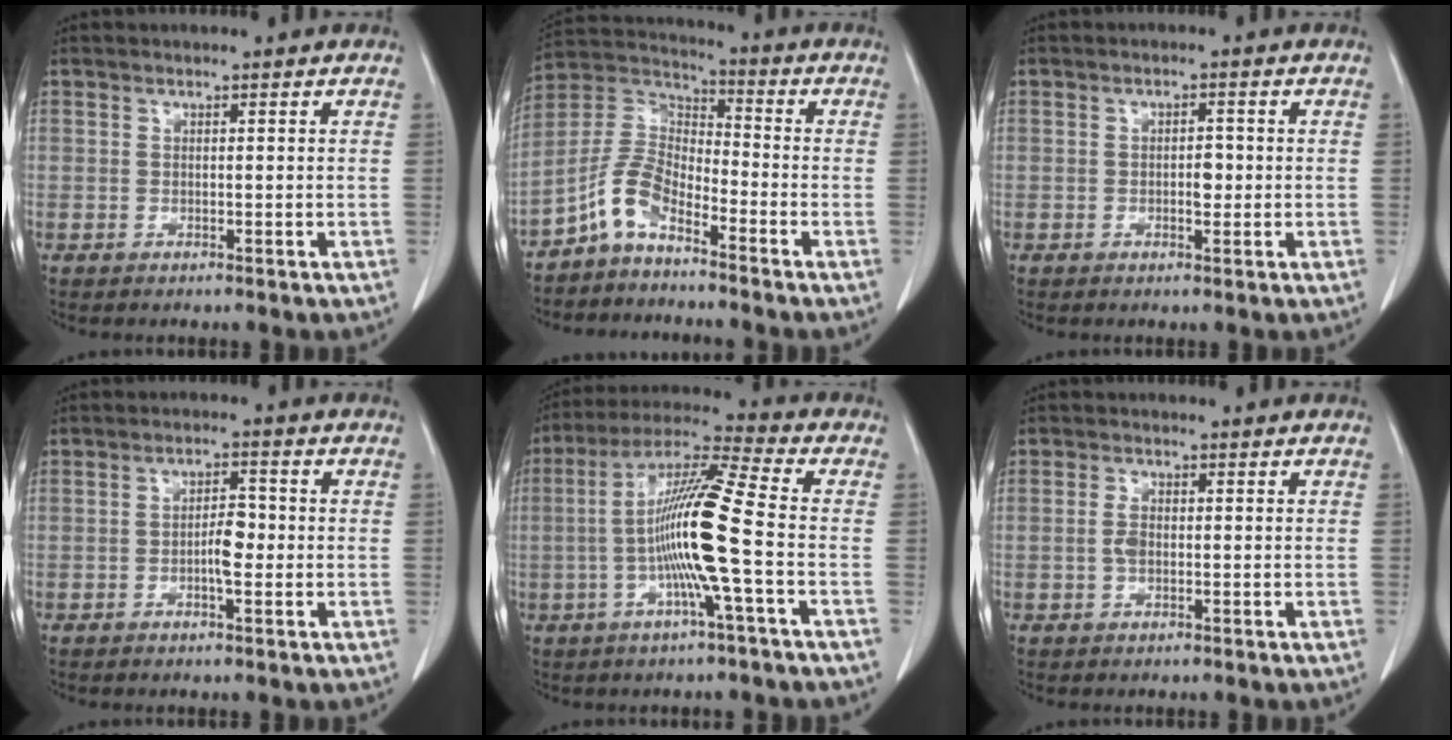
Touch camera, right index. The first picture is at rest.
{"total": 7.6, "force": [-5.2, 2.8, 4.8], "torque": [-0.114, 0.019, -0.112]}
{"total": 2.2, "force": [-0.3, 1.0, 1.9], "torque": [-0.030, 0.002, -0.003]}
{"total": 3.7, "force": [-0.7, 1.1, 3.4], "torque": [-0.060, 0.004, -0.011]}
{"total": 13.2, "force": [-2.3, -0.8, 13.0], "torque": [-0.247, 0.006, -0.054]}
{"total": 2.1, "force": [-0.2, 1.0, 1.8], "torque": [-0.039, 0.002, -0.005]}